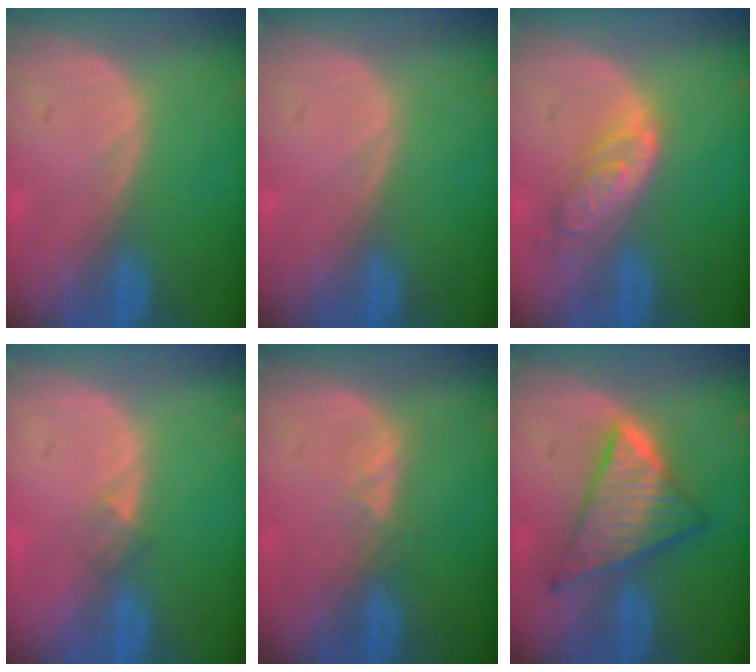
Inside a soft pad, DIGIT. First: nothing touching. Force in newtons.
{"total": 0.0}
{"total": 6.2, "press": 5.6, "slide": 2.8}
{"total": 1.5, "press": 1.2, "slide": 1.0}
{"total": 1.6, "press": 1.6, "slide": 0.3}
{"total": 8.9, "press": 8.9, "slide": 0.5}